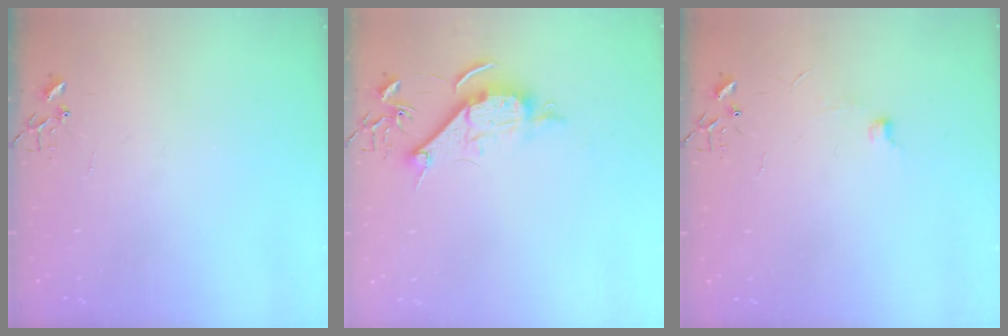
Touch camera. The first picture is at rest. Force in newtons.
{"total": 9.5, "press": 9.5, "slide": 0.9}
{"total": 5.6, "press": 5.6, "slide": 0.7}